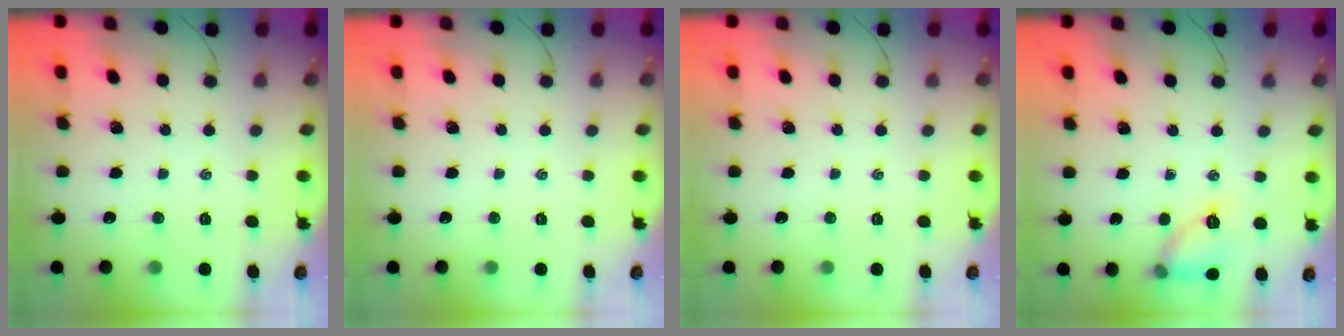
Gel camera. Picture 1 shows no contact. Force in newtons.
{"total": 0.0}
{"total": 0.0}
{"total": 9.7, "press": 9.7, "slide": 0.1}